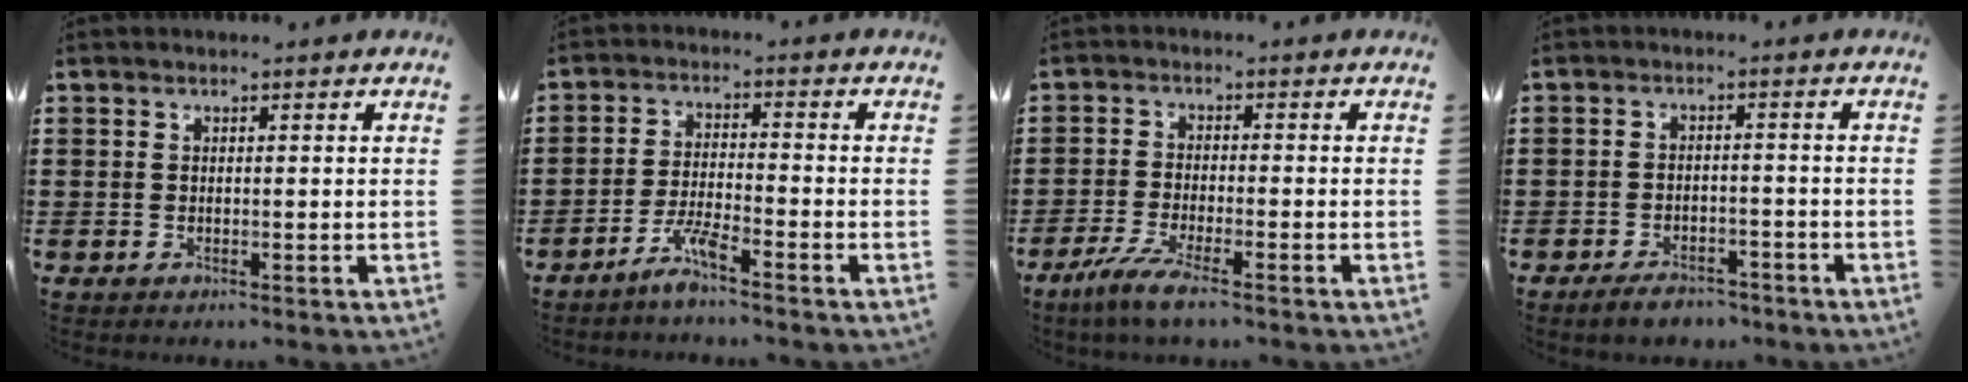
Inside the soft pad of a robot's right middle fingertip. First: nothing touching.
{"total": 4.4, "force": [-3.5, 0.2, 2.6], "torque": [-0.060, -0.001, -0.069]}
{"total": 5.0, "force": [-3.9, 0.3, 3.2], "torque": [-0.079, -0.020, -0.078]}
{"total": 3.5, "force": [-3.2, 1.1, 1.0], "torque": [-0.024, 0.004, -0.065]}